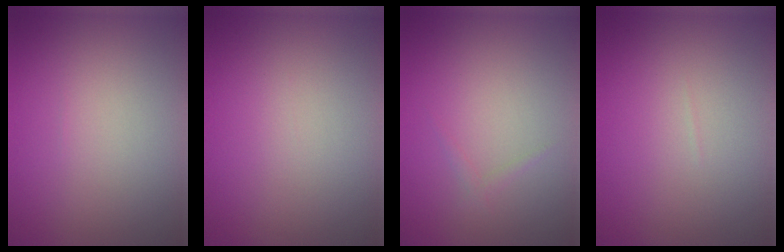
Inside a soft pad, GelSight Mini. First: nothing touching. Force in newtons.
{"total": 0.0}
{"total": 0.6, "press": 0.6, "slide": 0.0}
{"total": 0.0}